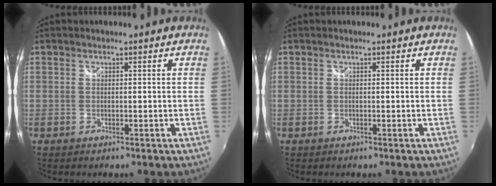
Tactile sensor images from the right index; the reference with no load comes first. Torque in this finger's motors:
{"motor_torque": [0.00, 0.00, 0.03, 0.00]}